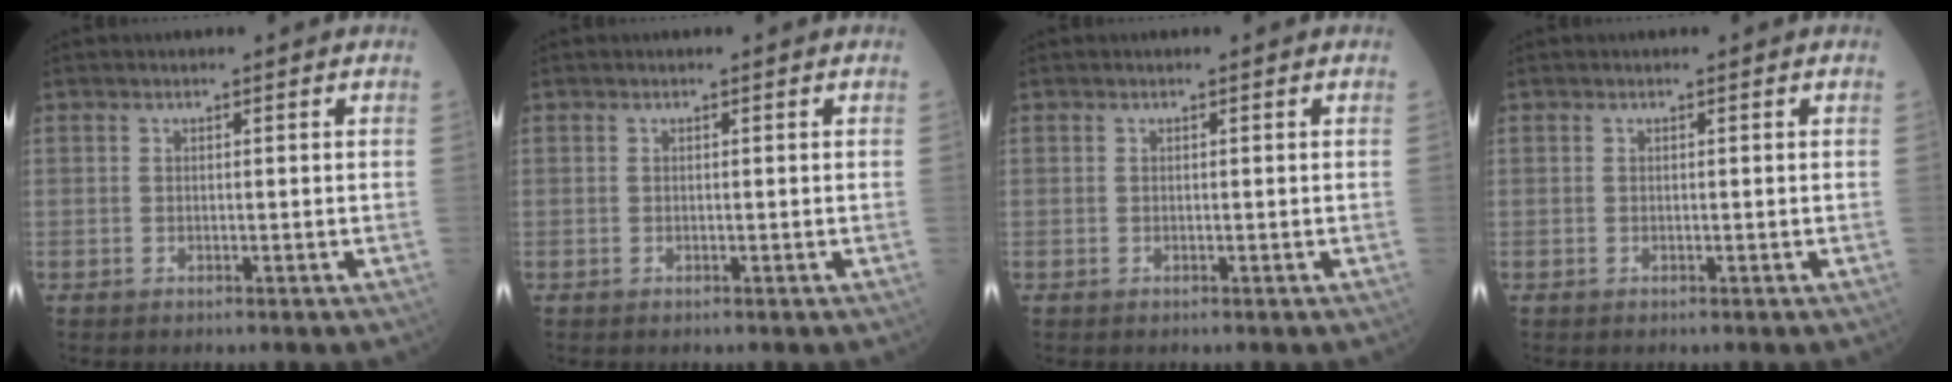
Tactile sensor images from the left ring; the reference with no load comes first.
{"total": 0.0}
{"total": 0.0}
{"total": 0.0}